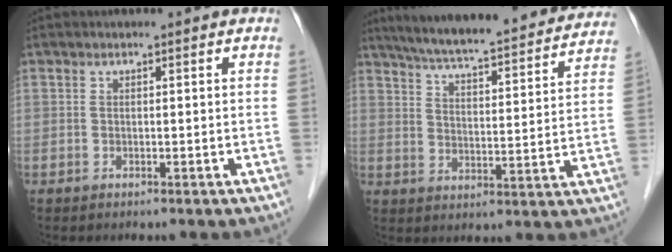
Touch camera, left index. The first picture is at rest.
{"total": 25.4, "force": [22.8, 3.2, 10.7], "torque": [-0.168, -0.015, 0.298]}